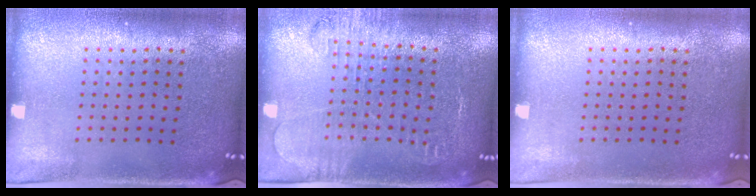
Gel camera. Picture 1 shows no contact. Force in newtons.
{"total": 1.8, "press": 1.8, "slide": 0.4}
{"total": 0.0}